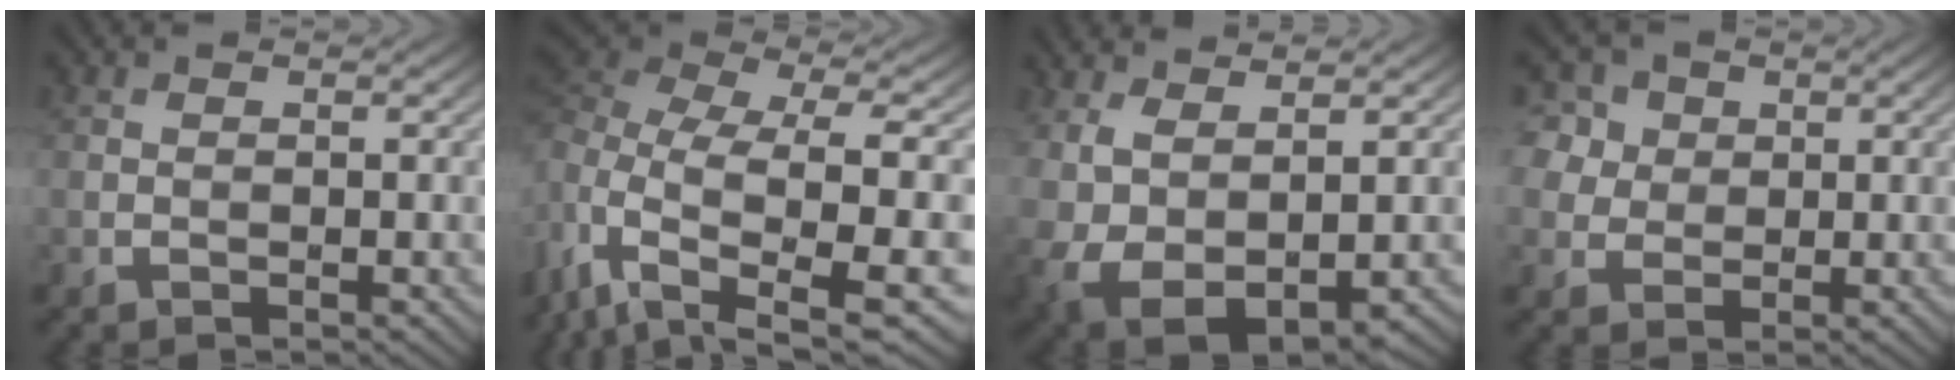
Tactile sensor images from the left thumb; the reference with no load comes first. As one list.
[{"total": 12.5, "force": [-1.9, 6.3, 10.6], "torque": [-0.259, -0.023, -0.011]}, {"total": 8.7, "force": [0.3, 5.1, 7.1], "torque": [-0.152, -0.018, 0.037]}, {"total": 7.0, "force": [3.6, 5.5, 2.4], "torque": [-0.102, 0.023, 0.056]}]